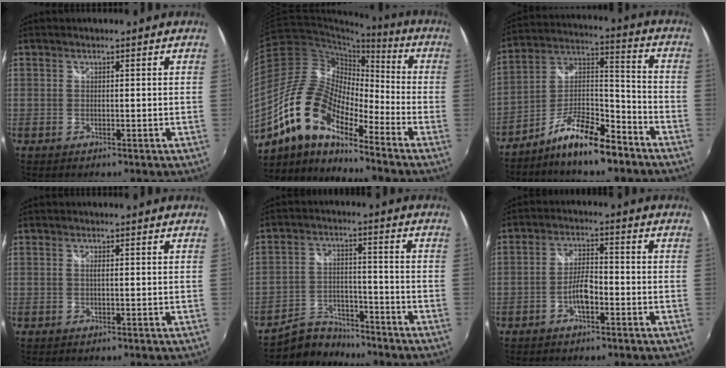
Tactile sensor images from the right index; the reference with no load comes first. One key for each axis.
{"total": 15.1, "fx": -10.2, "fy": 5.5, "fz": 9.7, "tx": -0.172, "ty": 0.006, "tz": -0.212}
{"total": 13.1, "fx": -9.3, "fy": 3.4, "fz": 8.6, "tx": -0.170, "ty": 0.018, "tz": -0.166}
{"total": 0.0}
{"total": 7.6, "fx": -6.9, "fy": 3.1, "fz": 0.4, "tx": -0.027, "ty": 0.019, "tz": -0.118}
{"total": 4.7, "fx": -2.4, "fy": 1.5, "fz": 3.8, "tx": -0.078, "ty": 0.011, "tz": -0.042}